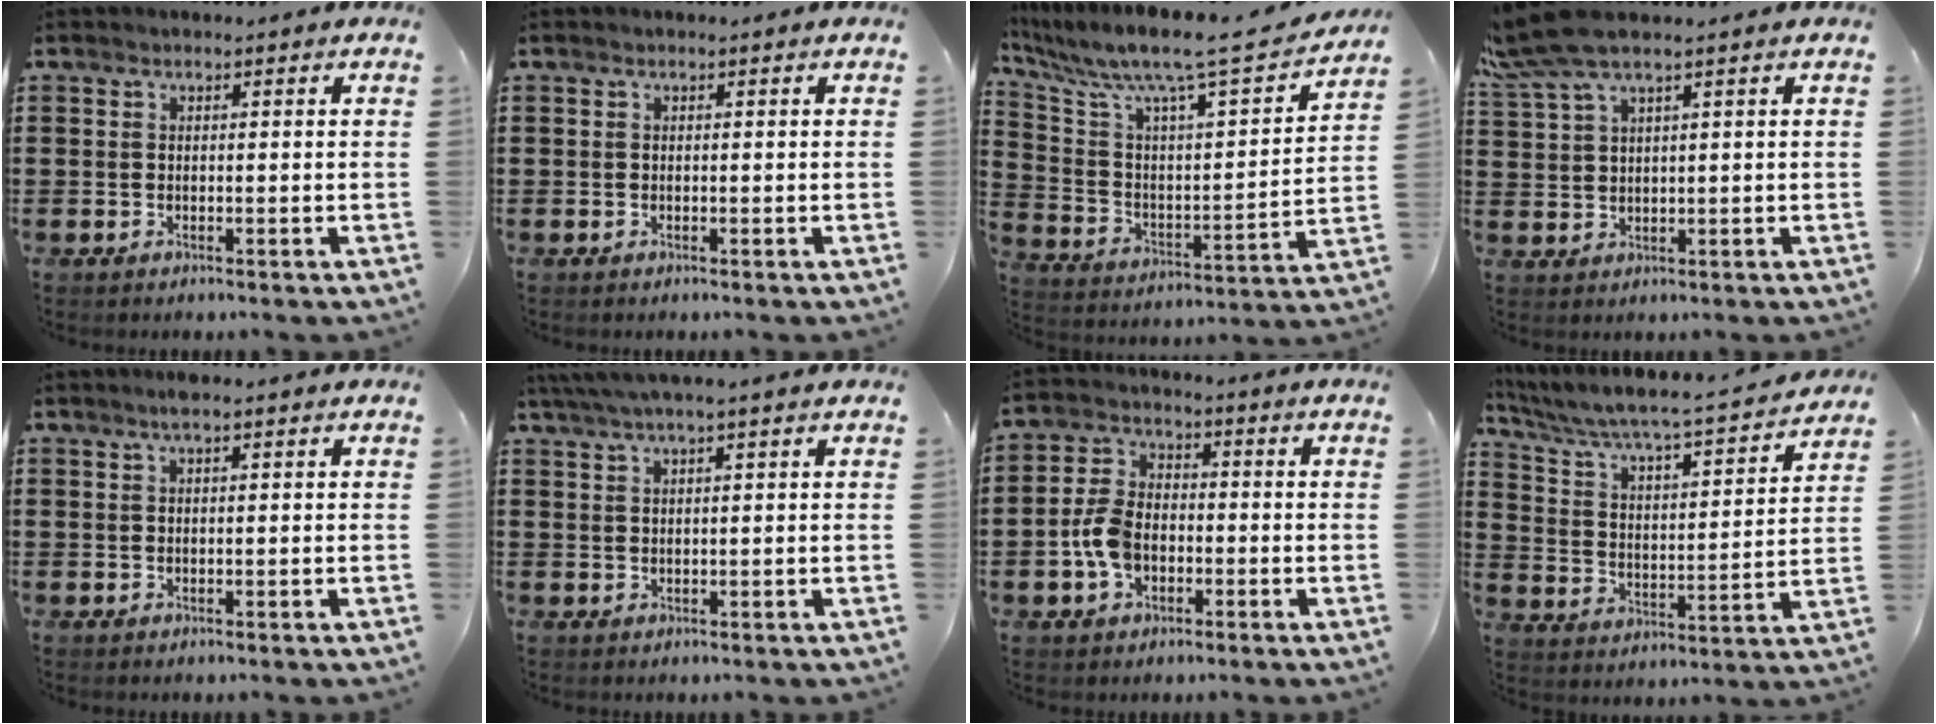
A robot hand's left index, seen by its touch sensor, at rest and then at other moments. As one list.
[{"total": 0.0}, {"total": 8.7, "force": [7.0, 0.5, 5.1], "torque": [-0.131, -0.062, 0.108]}, {"total": 5.6, "force": [4.0, 0.8, 3.9], "torque": [-0.102, -0.006, 0.068]}, {"total": 1.6, "force": [1.0, 0.1, 1.3], "torque": [-0.027, 0.003, 0.017]}, {"total": 2.7, "force": [1.8, 0.2, 2.0], "torque": [-0.041, 0.005, 0.033]}, {"total": 6.4, "force": [-1.6, 4.2, 4.5], "torque": [-0.115, 0.003, -0.037]}, {"total": 4.7, "force": [4.2, 0.1, 2.1], "torque": [-0.062, -0.039, 0.060]}]